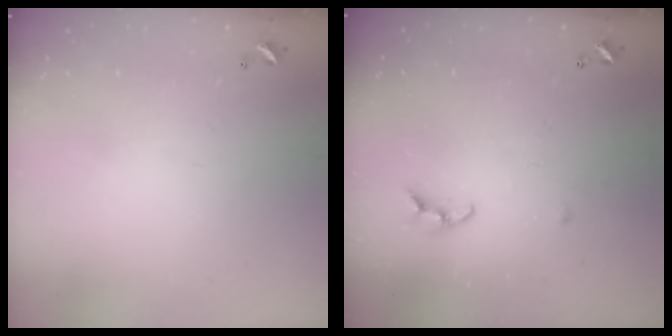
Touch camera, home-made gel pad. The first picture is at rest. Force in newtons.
{"total": 6.4, "press": 6.4, "slide": 0.5}